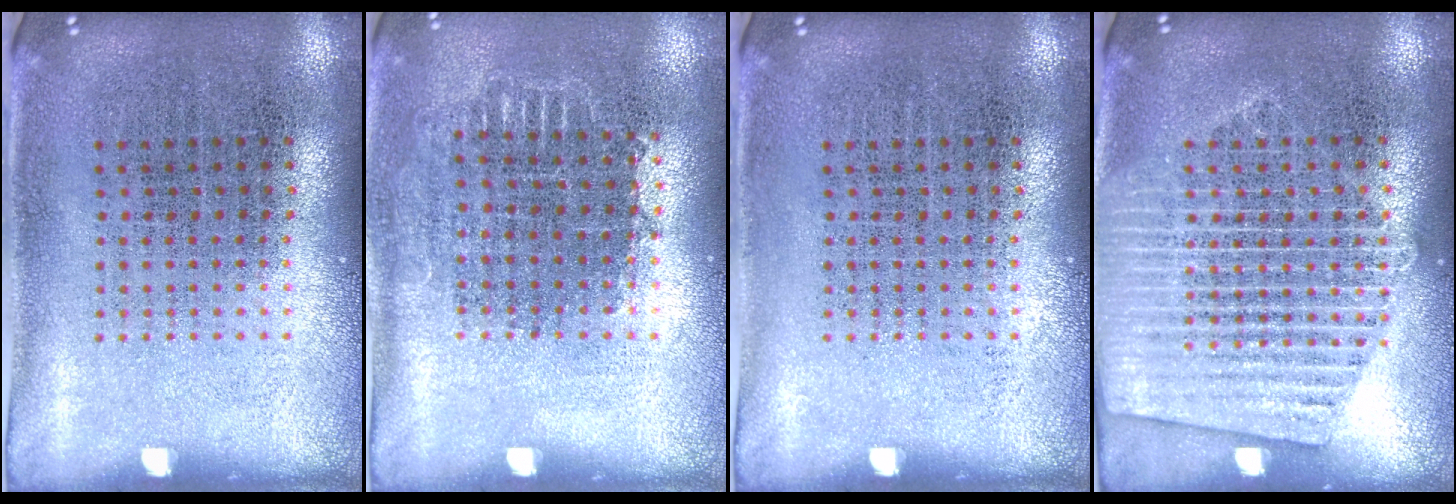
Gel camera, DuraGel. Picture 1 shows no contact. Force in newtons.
{"total": 0.7, "press": 0.7, "slide": 0.3}
{"total": 0.0}
{"total": 1.8, "press": 1.8, "slide": 0.3}